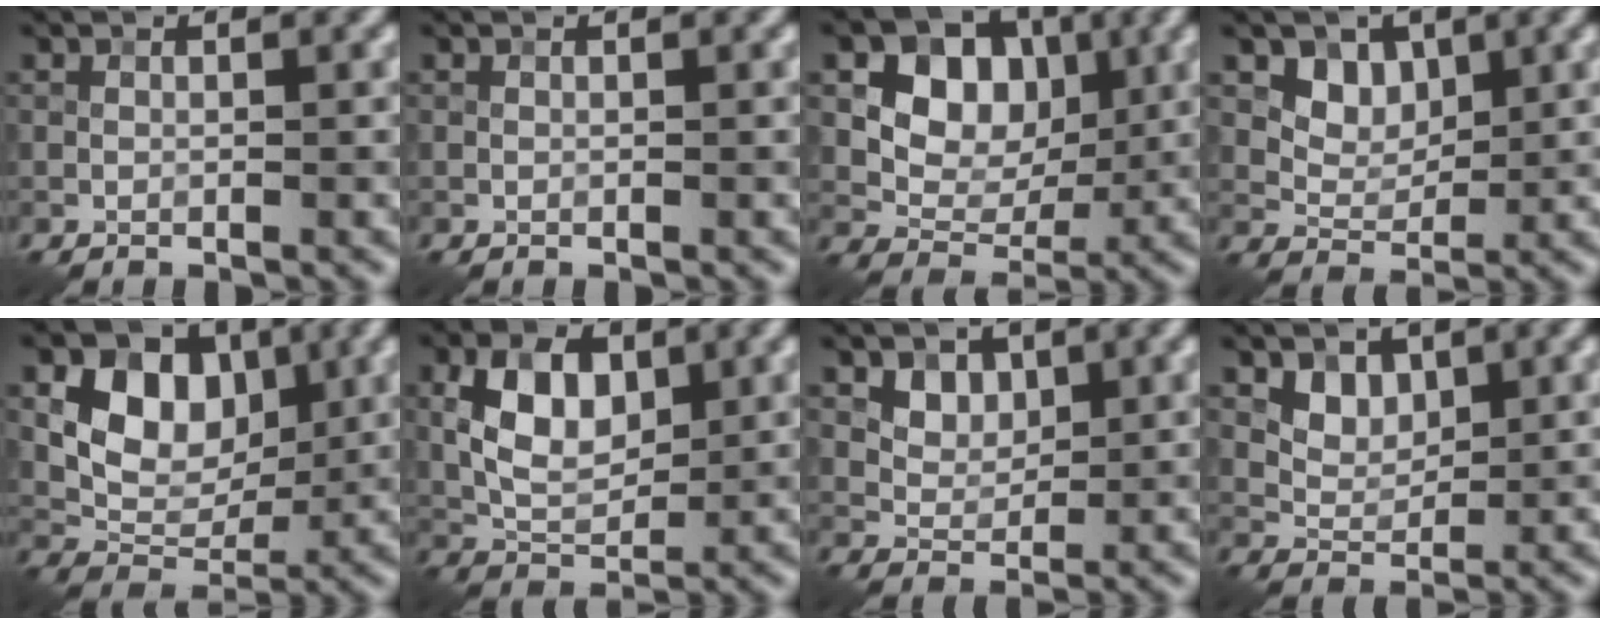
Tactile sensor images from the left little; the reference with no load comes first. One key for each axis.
{"total": 0.0}
{"total": 7.6, "fx": 2.0, "fy": 5.8, "fz": 4.4, "tx": -0.062, "ty": 0.005, "tz": 0.021}
{"total": 3.3, "fx": 1.6, "fy": 2.5, "fz": 1.5, "tx": -0.031, "ty": -0.017, "tz": 0.038}
{"total": 7.1, "fx": 1.9, "fy": 5.2, "fz": 4.5, "tx": -0.067, "ty": -0.003, "tz": 0.029}
{"total": 5.8, "fx": 1.3, "fy": 3.6, "fz": 4.4, "tx": -0.085, "ty": 0.002, "tz": 0.022}
{"total": 2.6, "fx": 1.3, "fy": 2.0, "fz": 1.2, "tx": -0.022, "ty": -0.016, "tz": 0.035}
{"total": 2.6, "fx": 1.3, "fy": 1.9, "fz": 1.2, "tx": -0.024, "ty": -0.013, "tz": 0.031}